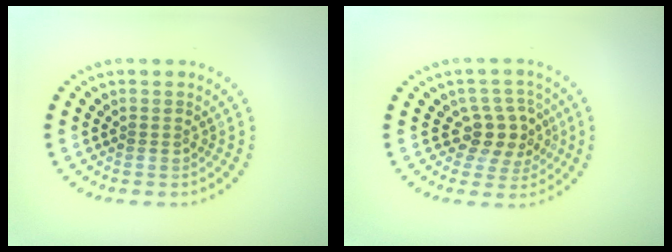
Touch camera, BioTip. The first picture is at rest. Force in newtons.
{"total": 3.5, "press": 3.1, "slide": 1.7}